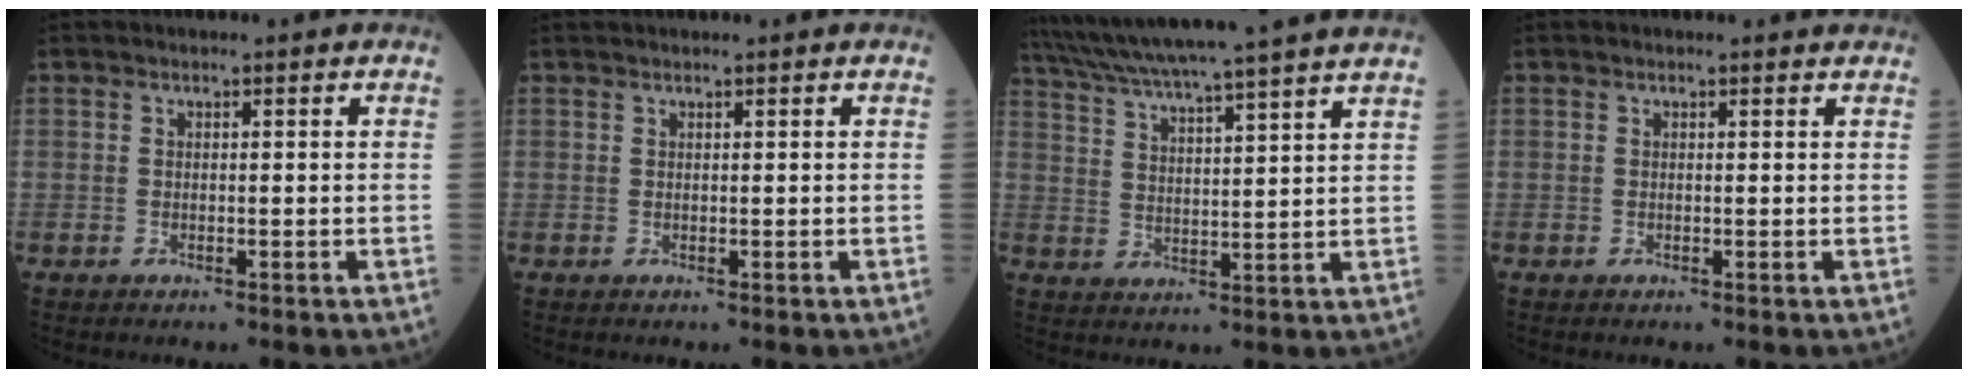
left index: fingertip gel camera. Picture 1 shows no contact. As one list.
[{"total": 1.1, "force": [1.0, -0.1, 0.3], "torque": [-0.004, 0.020, 0.023]}, {"total": 19.1, "force": [16.8, -1.6, 9.0], "torque": [-0.163, -0.006, 0.240]}, {"total": 1.3, "force": [1.3, 0.1, 0.1], "torque": [-0.011, 0.001, 0.009]}]